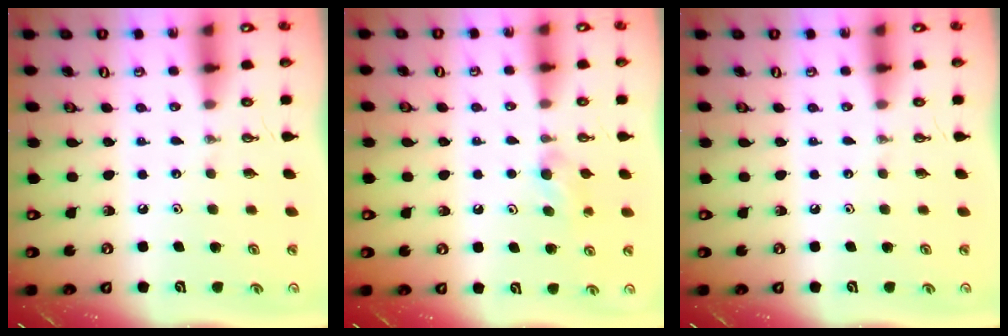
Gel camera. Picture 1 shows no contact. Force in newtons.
{"total": 4.7, "press": 4.6, "slide": 1.0}
{"total": 0.0}